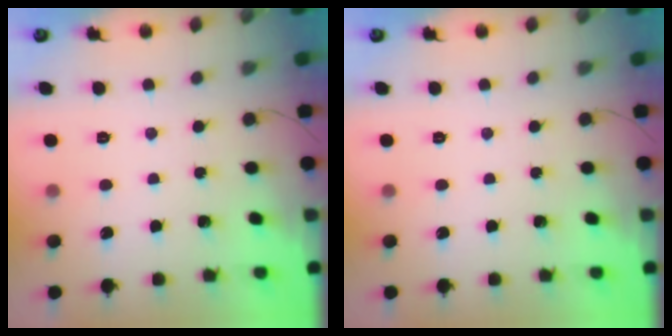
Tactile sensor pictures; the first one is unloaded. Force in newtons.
{"total": 0.0}